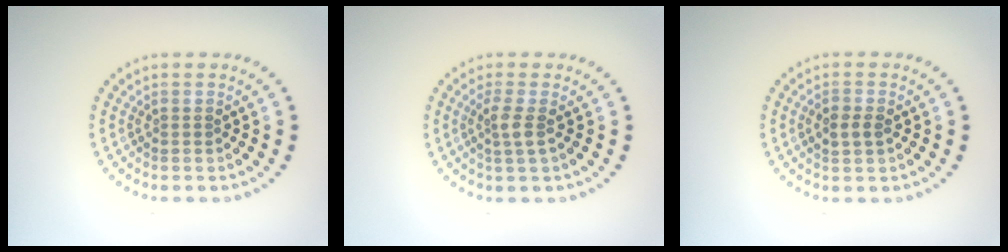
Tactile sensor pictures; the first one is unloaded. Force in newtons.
{"total": 1.7, "press": 1.4, "slide": 1.0}
{"total": 1.6, "press": 1.6, "slide": 0.1}